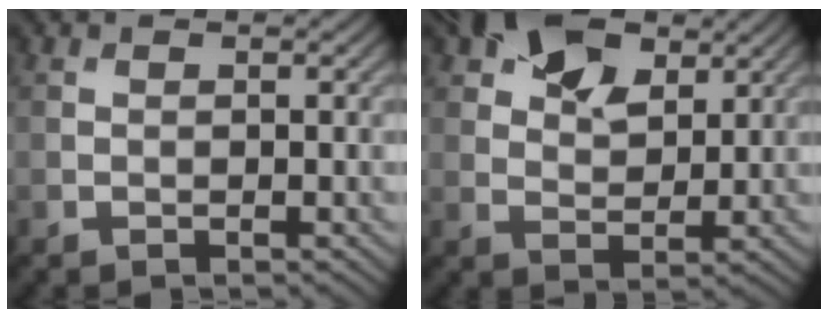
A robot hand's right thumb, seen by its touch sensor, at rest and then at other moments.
{"total": 8.8, "force": [4.9, 5.1, 5.3], "torque": [-0.109, 0.009, 0.088]}